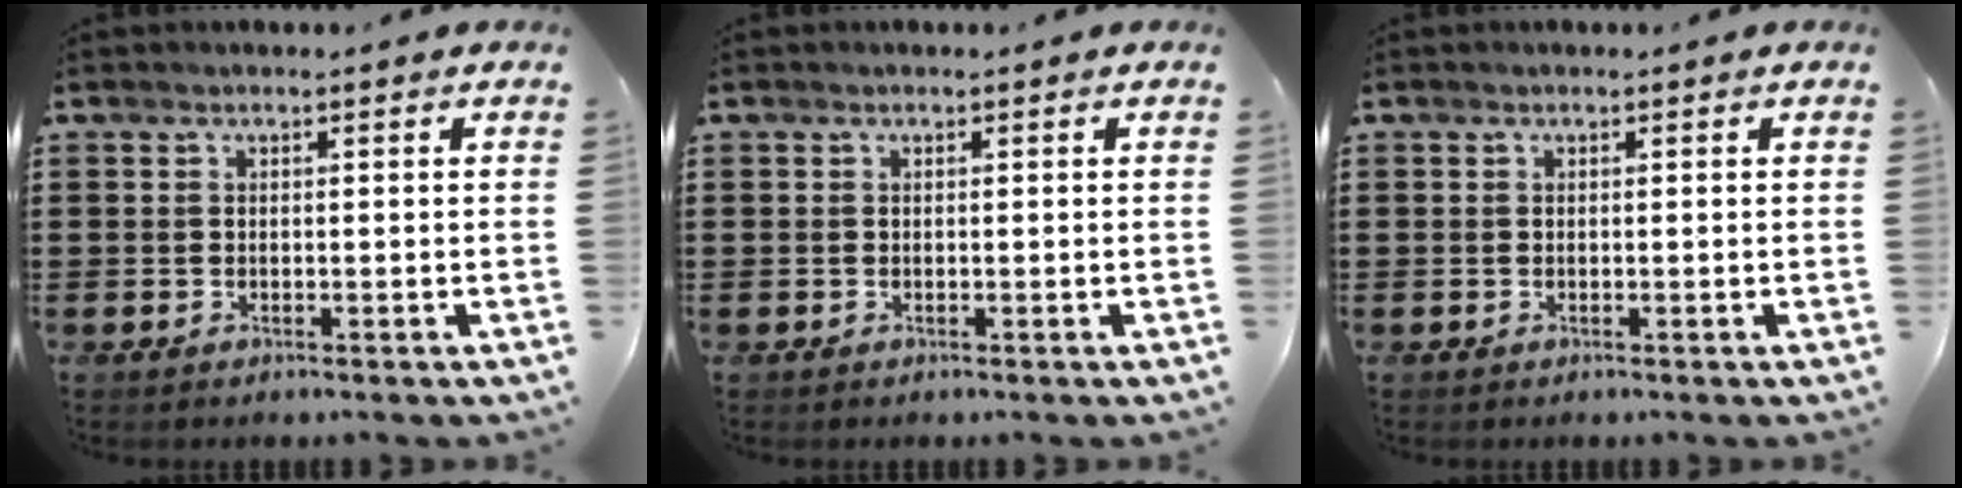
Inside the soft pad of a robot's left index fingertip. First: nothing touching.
{"total": 0.0}
{"total": 0.0}